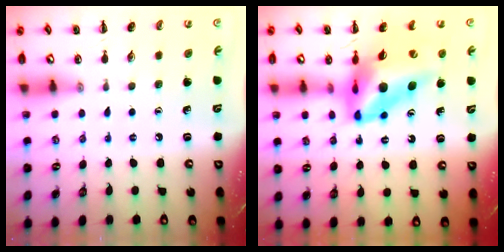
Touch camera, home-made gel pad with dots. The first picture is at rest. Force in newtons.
{"total": 14.9, "press": 14.2, "slide": 4.6}